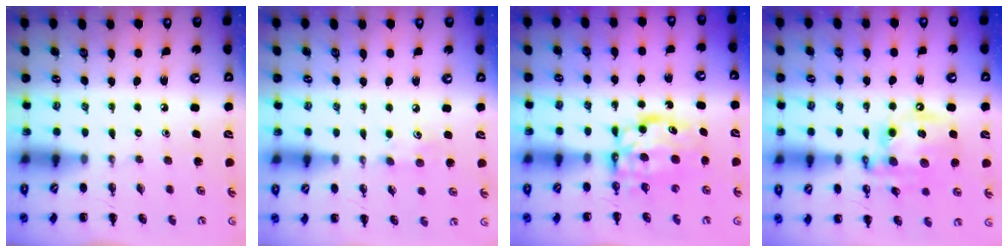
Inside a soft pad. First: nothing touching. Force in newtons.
{"total": 5.7, "press": 5.4, "slide": 1.8}
{"total": 7.1, "press": 7.0, "slide": 1.1}
{"total": 15.4, "press": 15.1, "slide": 3.1}